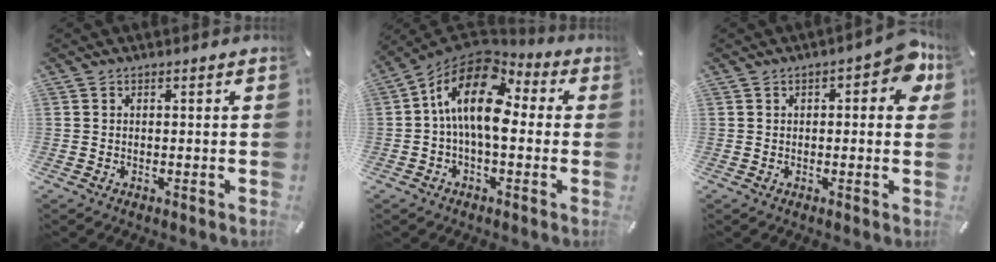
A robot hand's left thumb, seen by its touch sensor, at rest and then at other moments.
{"total": 15.6, "force": [1.5, 8.4, 13.0], "torque": [-0.256, -0.001, 0.024]}
{"total": 7.4, "force": [2.4, 3.7, 5.9], "torque": [-0.066, -0.003, 0.034]}